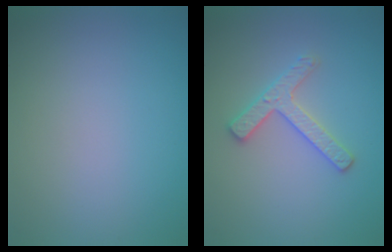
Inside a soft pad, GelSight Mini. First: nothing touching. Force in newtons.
{"total": 2.5, "press": 2.5, "slide": 0.4}